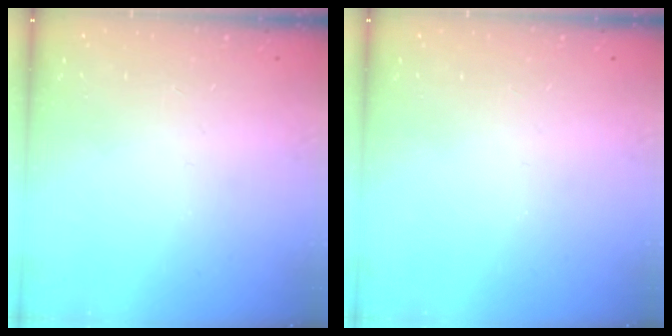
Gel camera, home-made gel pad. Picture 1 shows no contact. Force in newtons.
{"total": 0.0}